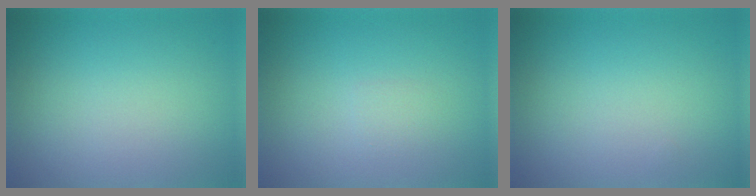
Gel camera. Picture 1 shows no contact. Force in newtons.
{"total": 0.8, "press": 0.8, "slide": 0.1}
{"total": 0.0}